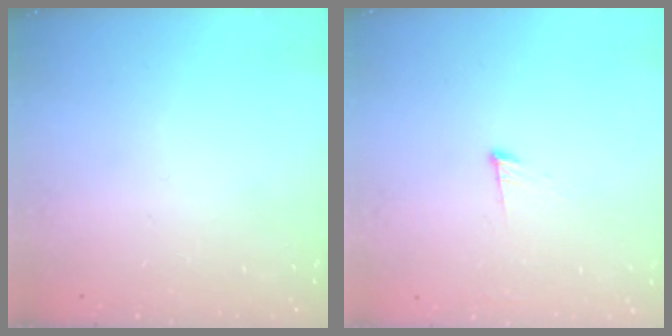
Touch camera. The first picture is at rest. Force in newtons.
{"total": 6.5, "press": 6.4, "slide": 1.4}